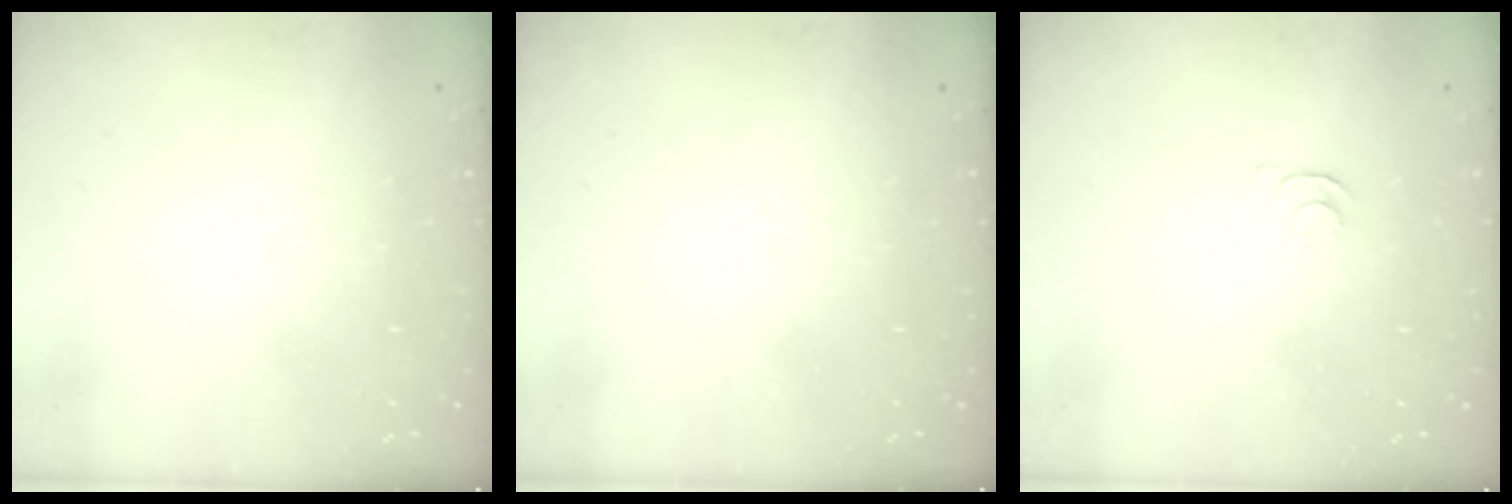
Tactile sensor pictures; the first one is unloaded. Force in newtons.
{"total": 0.0}
{"total": 3.6, "press": 3.5, "slide": 0.8}